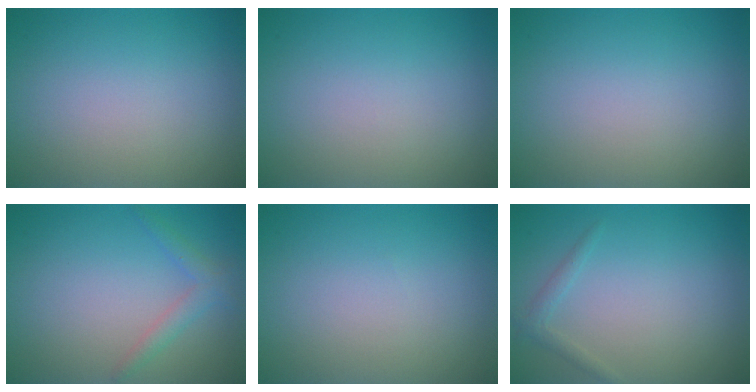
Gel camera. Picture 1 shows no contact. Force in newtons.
{"total": 0.0}
{"total": 0.0}
{"total": 1.8, "press": 1.8, "slide": 0.1}
{"total": 0.0}
{"total": 1.1, "press": 1.1, "slide": 0.1}